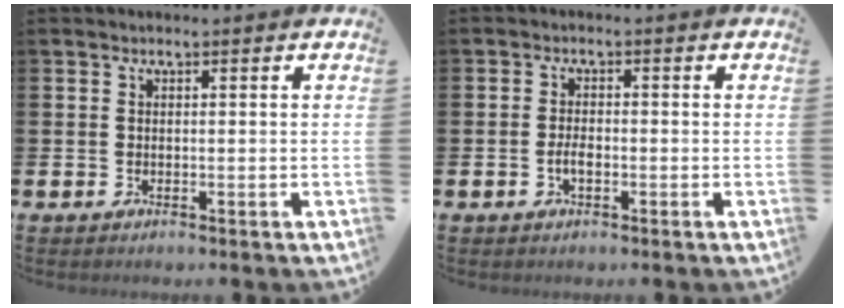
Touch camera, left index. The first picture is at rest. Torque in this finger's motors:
{"motor_torque": [0.40, 0.28, 0.03, 0.05]}